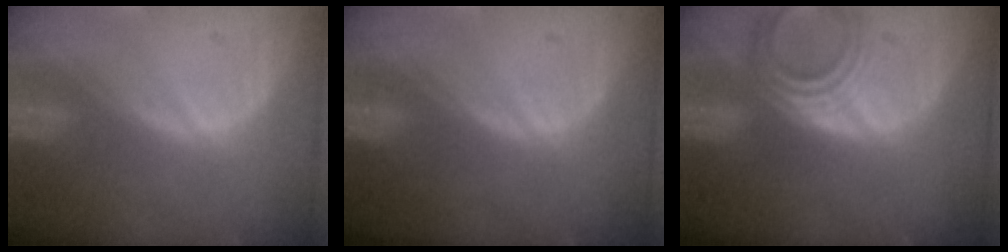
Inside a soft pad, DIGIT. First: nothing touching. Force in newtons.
{"total": 0.0}
{"total": 5.2, "press": 5.1, "slide": 1.0}